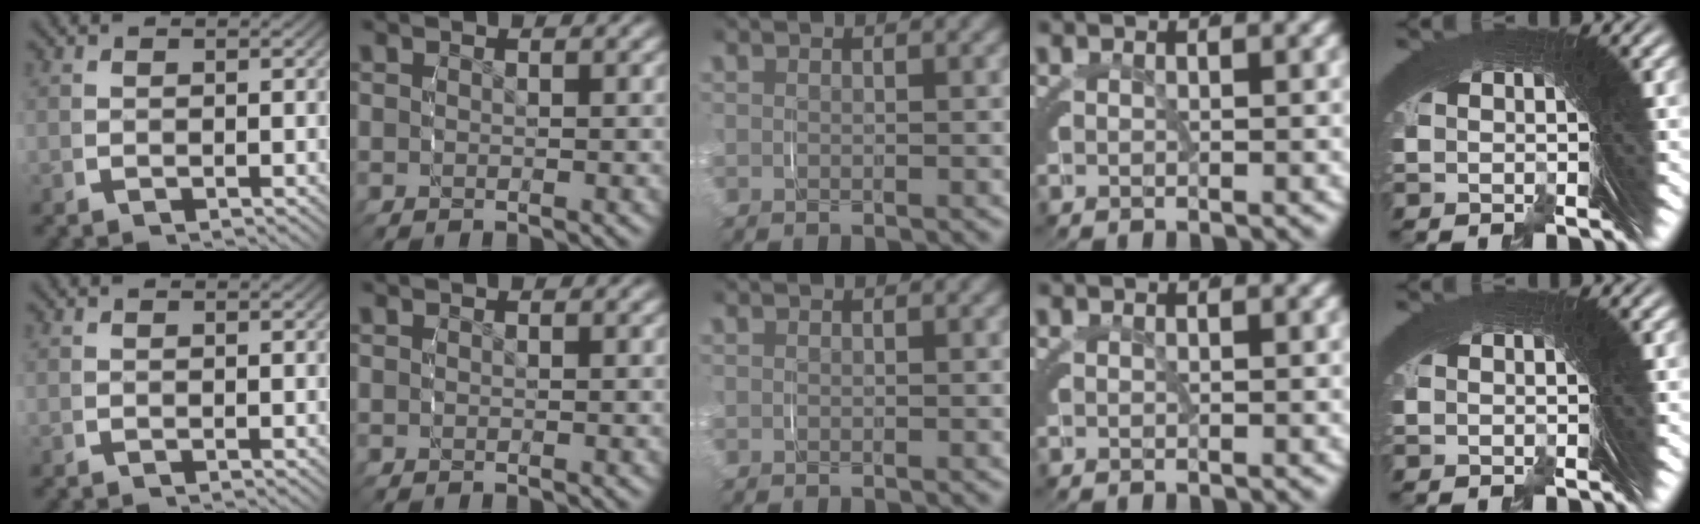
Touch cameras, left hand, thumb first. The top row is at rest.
{}